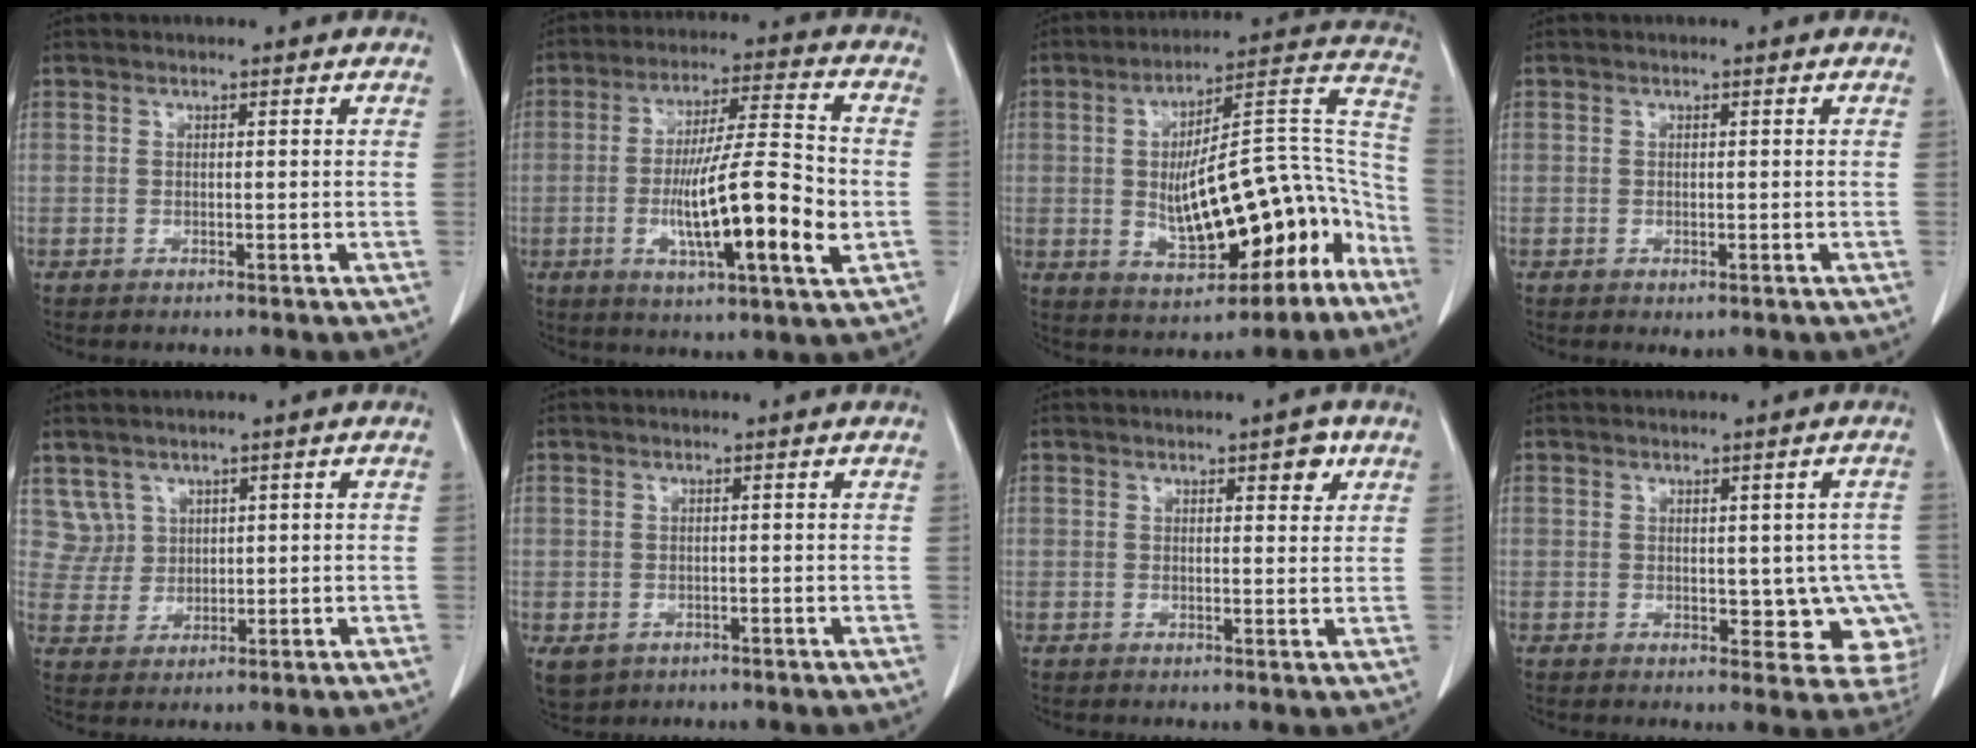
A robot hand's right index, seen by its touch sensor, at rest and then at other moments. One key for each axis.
{"total": 15.9, "fx": -3.0, "fy": 1.5, "fz": 15.6, "tx": -0.266, "ty": -0.003, "tz": -0.051}
{"total": 18.9, "fx": -6.6, "fy": 6.9, "fz": 16.4, "tx": -0.204, "ty": 0.044, "tz": -0.083}
{"total": 1.0, "fx": -0.4, "fy": 0.6, "fz": 0.6, "tx": -0.007, "ty": -0.001, "tz": -0.001}
{"total": 3.9, "fx": 2.2, "fy": 3.2, "fz": -0.5, "tx": 0.016, "ty": 0.008, "tz": 0.048}
{"total": 4.1, "fx": -1.8, "fy": 3.4, "fz": 1.4, "tx": -0.025, "ty": -0.005, "tz": -0.022}
{"total": 2.9, "fx": 1.6, "fy": 1.0, "fz": 2.2, "tx": -0.023, "ty": -0.002, "tz": 0.020}
{"total": 7.7, "fx": -0.7, "fy": 4.5, "fz": 6.2, "tx": -0.039, "ty": 0.008, "tz": 0.001}